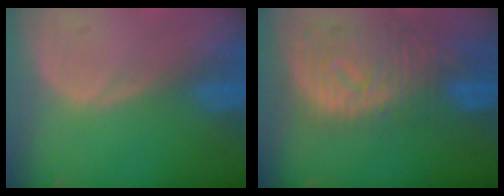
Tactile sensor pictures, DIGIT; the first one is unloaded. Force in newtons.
{"total": 11.4, "press": 9.9, "slide": 5.6}